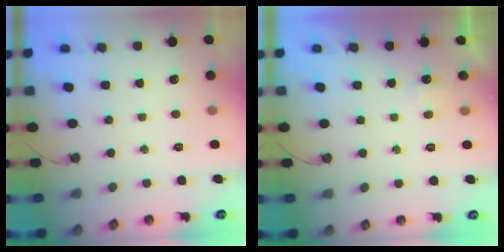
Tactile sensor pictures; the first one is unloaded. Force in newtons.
{"total": 2.9, "press": 2.8, "slide": 0.5}